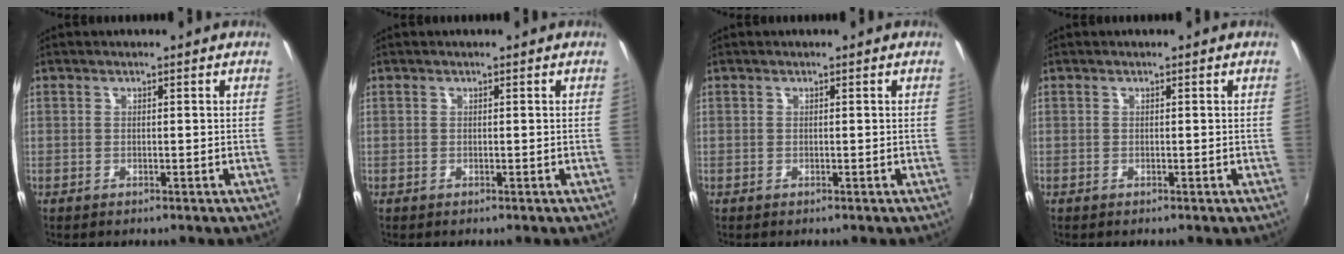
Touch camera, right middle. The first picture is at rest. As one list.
[{"total": 0.0}, {"total": 0.0}, {"total": 0.0}]